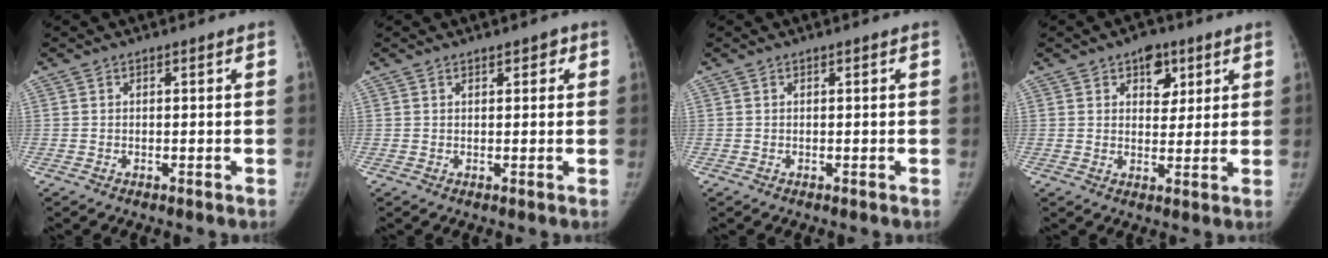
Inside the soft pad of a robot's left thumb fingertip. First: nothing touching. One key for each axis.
{"total": 1.9, "fx": 1.1, "fy": 1.1, "fz": 1.2, "tx": 0.001, "ty": 0.000, "tz": 0.012}
{"total": 0.0}
{"total": 6.3, "fx": 3.3, "fy": 4.2, "fz": 3.4, "tx": -0.010, "ty": -0.011, "tz": 0.044}